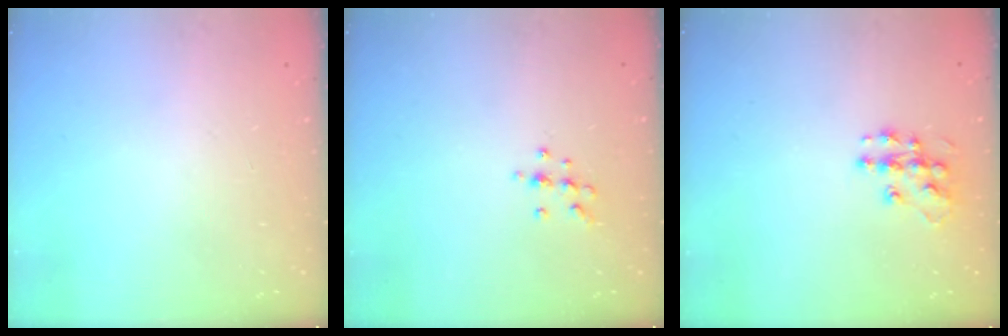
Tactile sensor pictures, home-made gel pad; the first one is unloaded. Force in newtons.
{"total": 7.1, "press": 7.0, "slide": 1.3}
{"total": 10.6, "press": 10.6, "slide": 0.6}